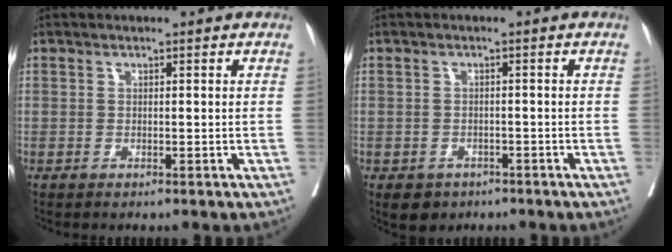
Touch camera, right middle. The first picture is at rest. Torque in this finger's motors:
{"motor_torque": [0.41, -0.36, -0.01, 0.00]}